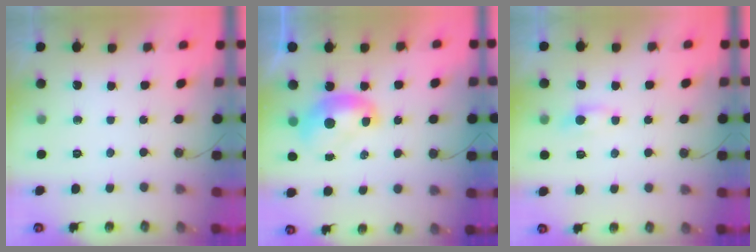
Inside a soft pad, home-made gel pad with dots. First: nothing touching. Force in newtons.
{"total": 1.7, "press": 1.7, "slide": 0.2}
{"total": 0.6, "press": 0.4, "slide": 0.5}